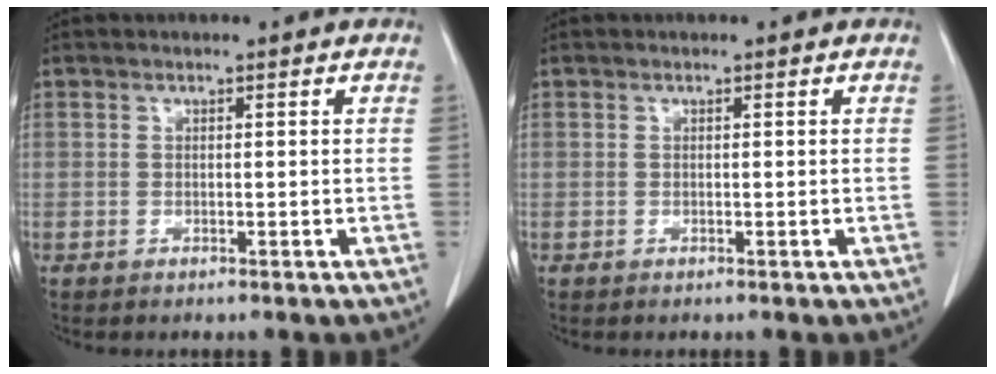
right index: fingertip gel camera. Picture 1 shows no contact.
{"total": 0.0}